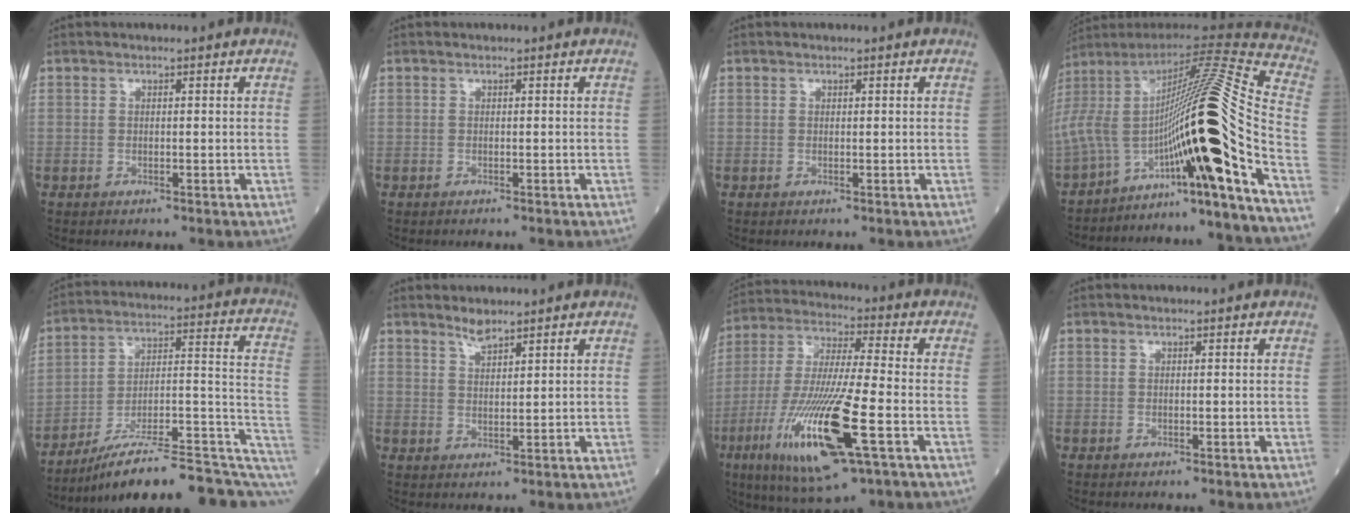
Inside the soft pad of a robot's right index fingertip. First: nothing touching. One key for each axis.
{"total": 0.0}
{"total": 0.0}
{"total": 25.2, "fx": -14.3, "fy": -1.7, "fz": 20.7, "tx": -0.329, "ty": 0.024, "tz": -0.242}
{"total": 20.6, "fx": -13.4, "fy": 4.4, "fz": 15.0, "tx": -0.158, "ty": 0.055, "tz": -0.197}
{"total": 2.3, "fx": 2.1, "fy": 0.2, "fz": 0.9, "tx": -0.018, "ty": -0.003, "tz": 0.041}
{"total": 19.4, "fx": -7.1, "fy": 2.0, "fz": 18.0, "tx": -0.388, "ty": -0.039, "tz": -0.127}
{"total": 0.0}